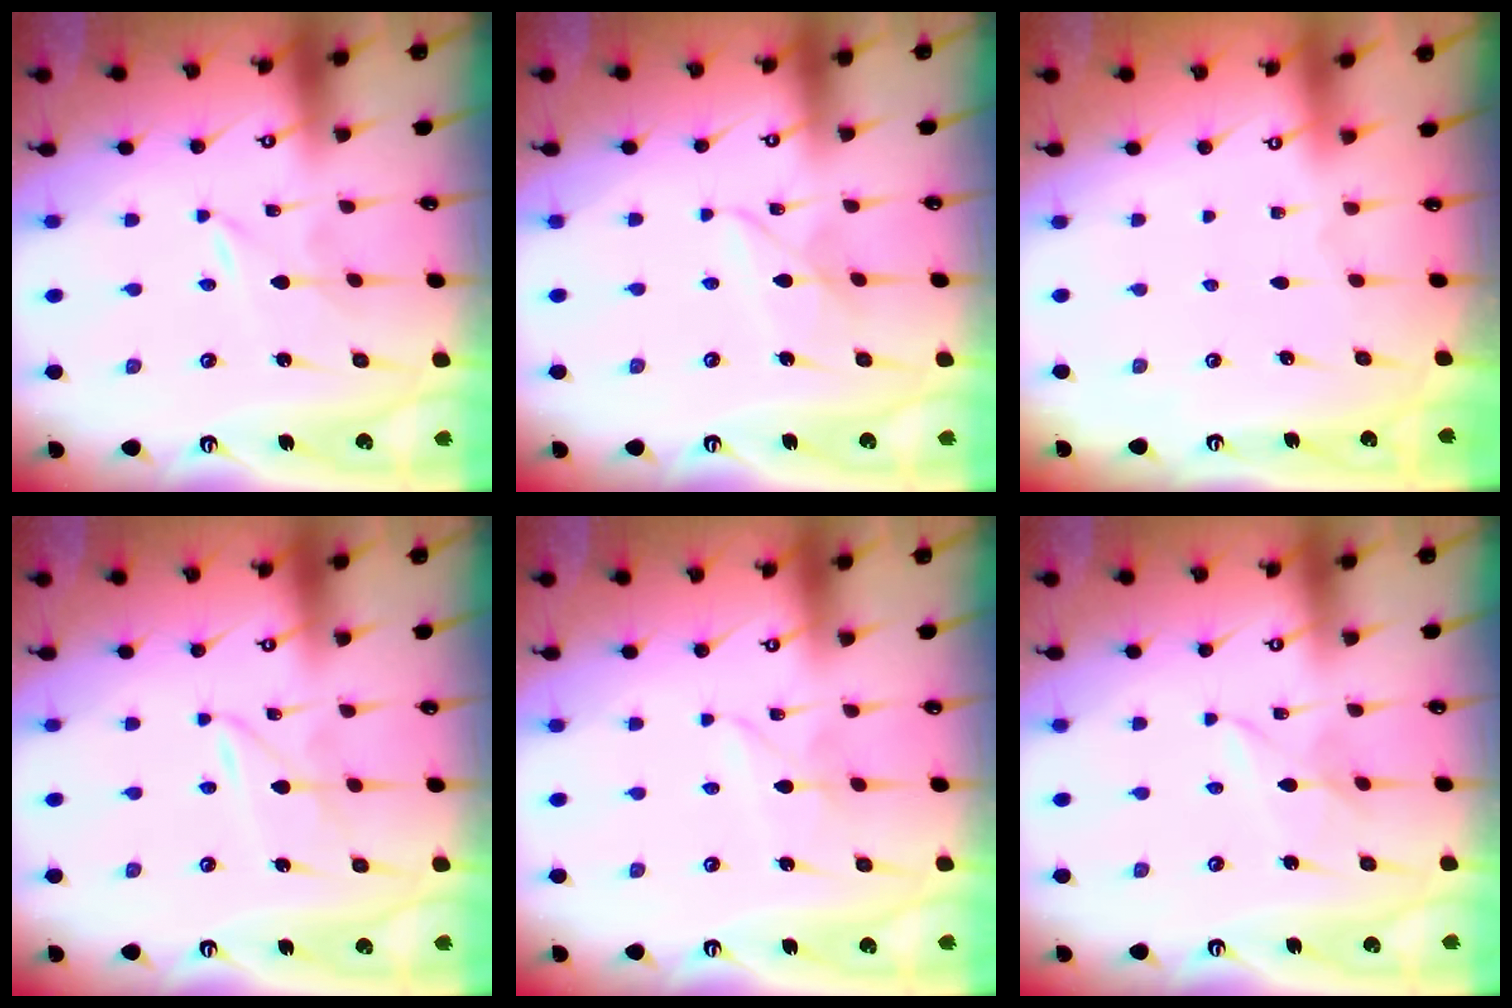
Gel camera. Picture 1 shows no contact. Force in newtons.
{"total": 6.1, "press": 6.1, "slide": 0.4}
{"total": 0.0}
{"total": 2.3, "press": 2.3, "slide": 0.3}
{"total": 2.9, "press": 2.9, "slide": 0.3}
{"total": 2.2, "press": 2.2, "slide": 0.3}